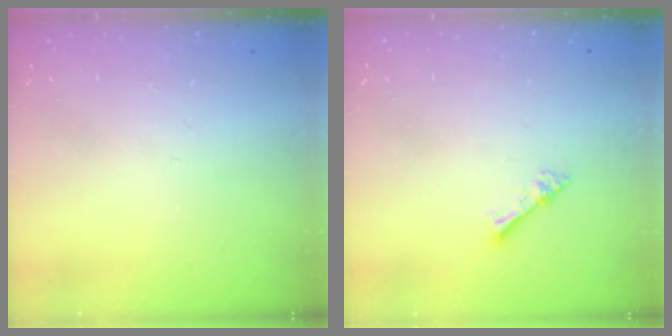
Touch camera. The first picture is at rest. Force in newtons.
{"total": 1.8, "press": 1.8, "slide": 0.1}